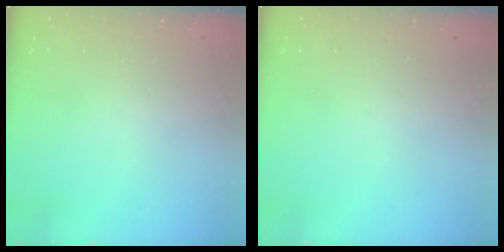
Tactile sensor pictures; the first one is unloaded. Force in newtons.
{"total": 0.0}